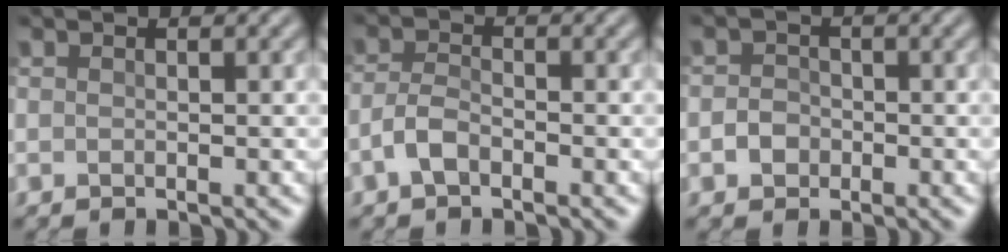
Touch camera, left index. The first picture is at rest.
{"total": 1.8, "force": [-1.1, 0.7, 1.2], "torque": [-0.028, 0.008, -0.029]}
{"total": 1.5, "force": [-0.3, 1.4, 0.5], "torque": [0.002, 0.005, -0.015]}